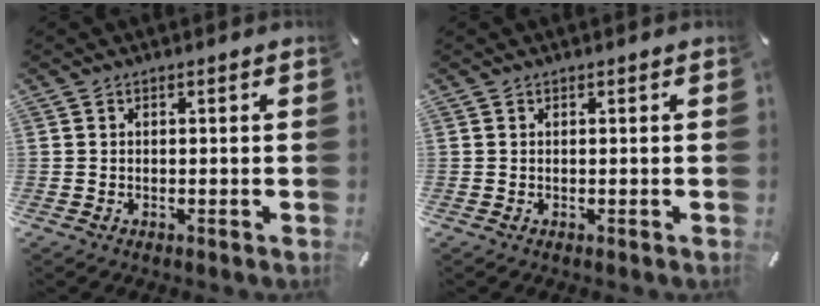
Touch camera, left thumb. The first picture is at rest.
{"total": 0.0}